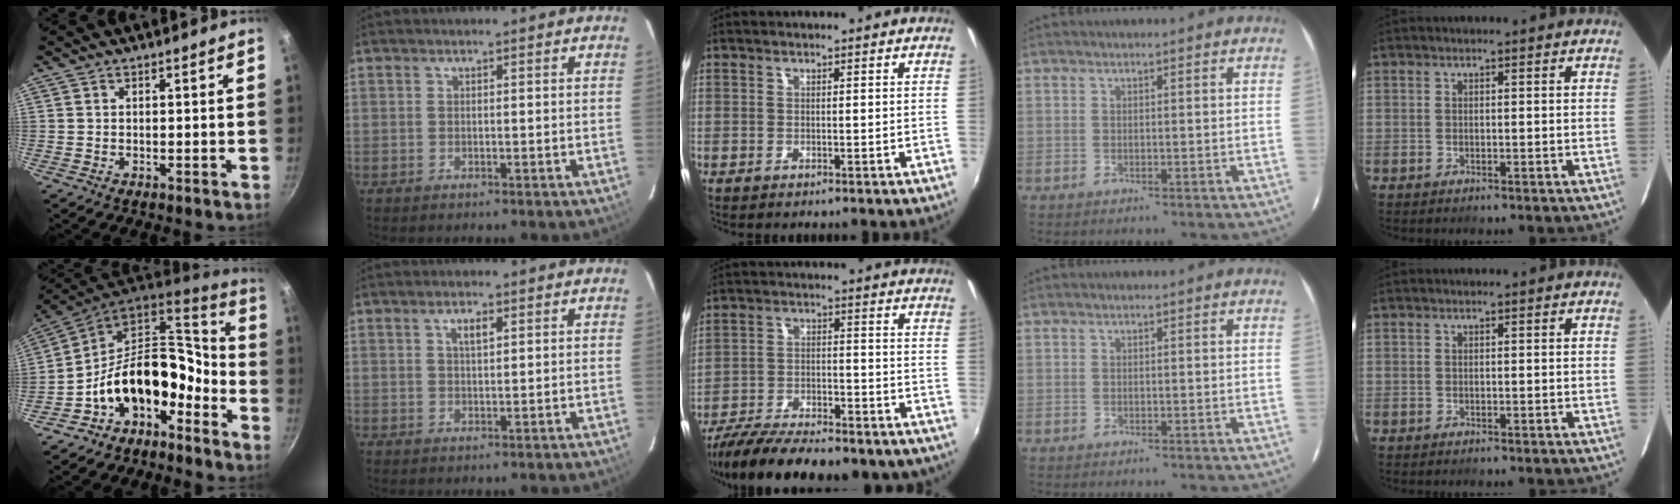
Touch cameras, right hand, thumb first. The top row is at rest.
{"thumb": {"total": 16.5, "force": [-6.7, 10.5, 10.8], "torque": [-0.141, 0.084, -0.129]}, "index": {"total": 2.4, "force": [1.1, 0.9, 1.9], "torque": [-0.034, 0.005, 0.018]}, "middle": {"total": 23.7, "force": [-19.5, 6.8, 11.7], "torque": [-0.223, -0.038, -0.278]}}